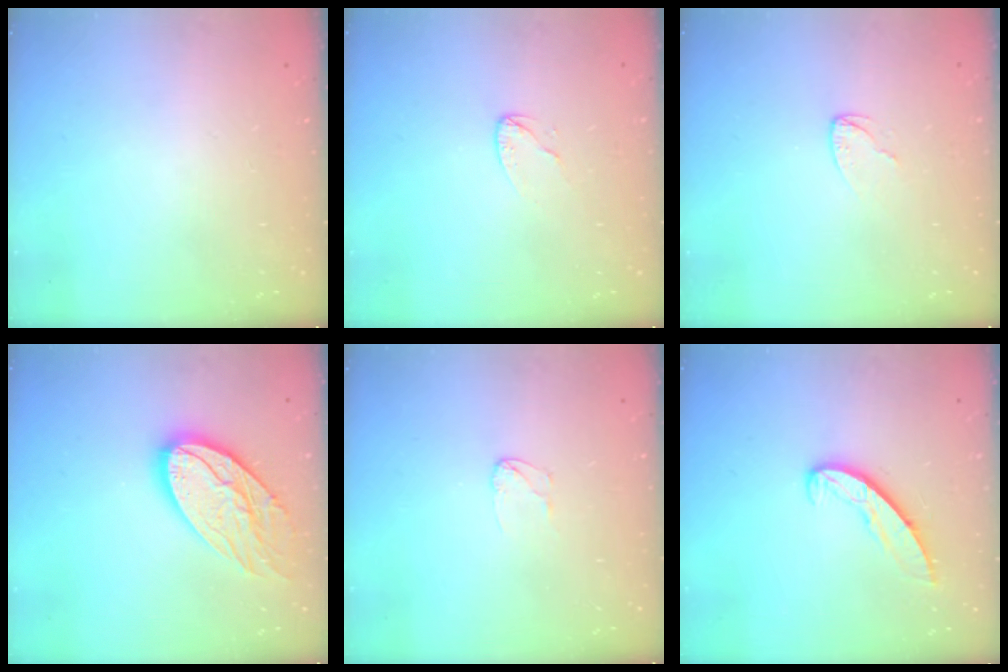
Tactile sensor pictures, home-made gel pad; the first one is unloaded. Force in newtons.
{"total": 3.2, "press": 3.2, "slide": 0.3}
{"total": 3.0, "press": 3.0, "slide": 0.3}
{"total": 17.3, "press": 17.3, "slide": 1.4}
{"total": 3.0, "press": 3.0, "slide": 0.2}
{"total": 7.2, "press": 7.1, "slide": 0.6}